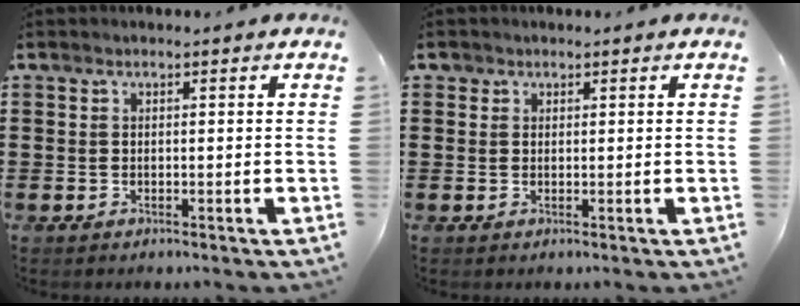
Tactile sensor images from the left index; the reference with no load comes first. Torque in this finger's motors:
{"motor_torque": [0.00, -0.03, 0.00, 0.00]}